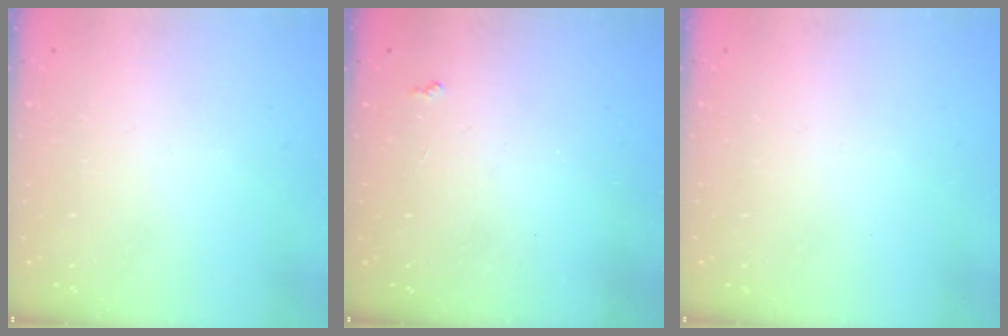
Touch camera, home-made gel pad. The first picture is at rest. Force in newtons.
{"total": 2.7, "press": 2.6, "slide": 0.4}
{"total": 0.0}